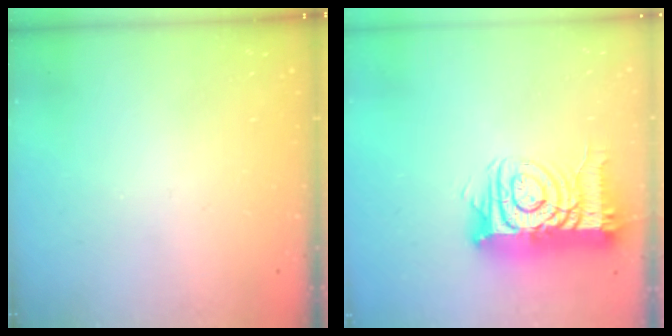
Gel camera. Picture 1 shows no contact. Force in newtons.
{"total": 15.4, "press": 15.4, "slide": 1.3}